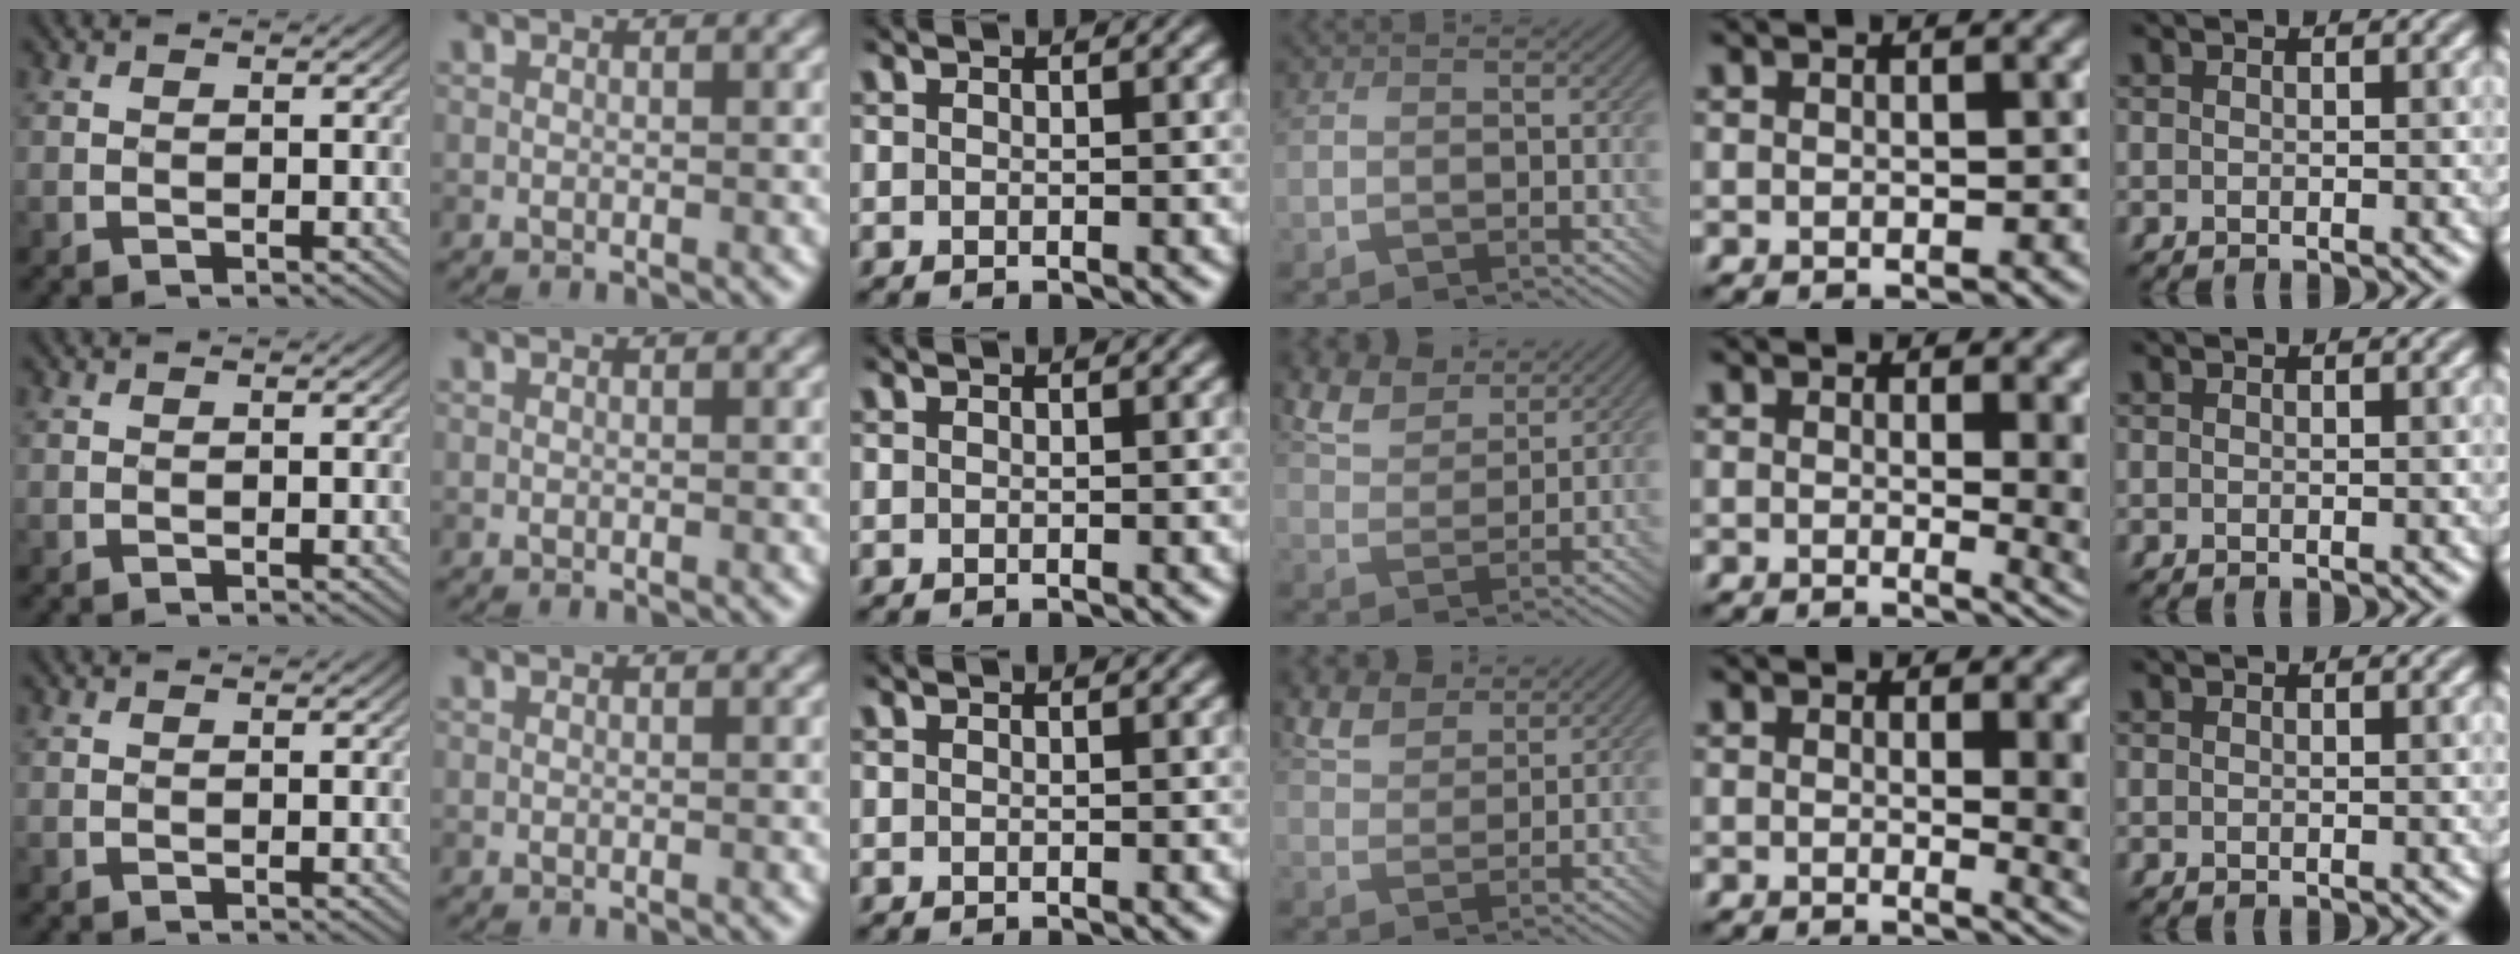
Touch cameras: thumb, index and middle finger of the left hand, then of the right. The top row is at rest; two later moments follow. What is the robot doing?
{"motion": "insert", "object": "bottle cap"}